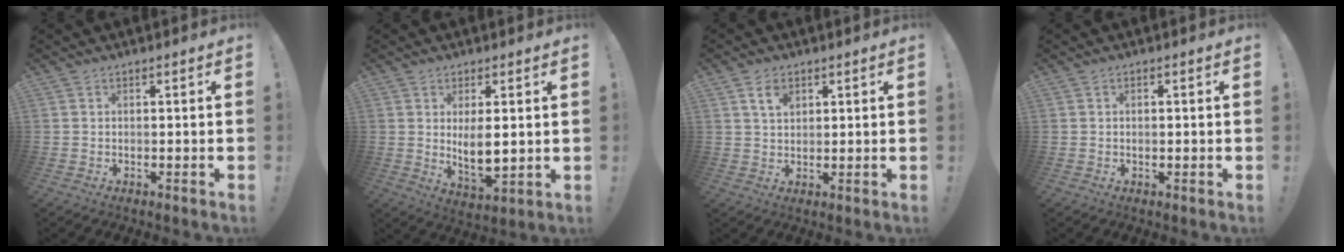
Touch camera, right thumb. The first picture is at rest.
{"total": 8.5, "force": [1.7, 3.7, 7.4], "torque": [-0.116, -0.023, 0.029]}
{"total": 4.9, "force": [2.4, 3.0, 3.0], "torque": [-0.045, -0.006, 0.042]}
{"total": 0.7, "force": [0.0, 0.4, 0.5], "torque": [-0.012, 0.002, -0.001]}